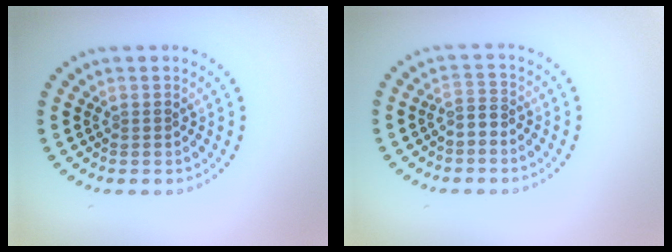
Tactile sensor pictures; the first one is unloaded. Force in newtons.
{"total": 1.6, "press": 1.3, "slide": 1.0}